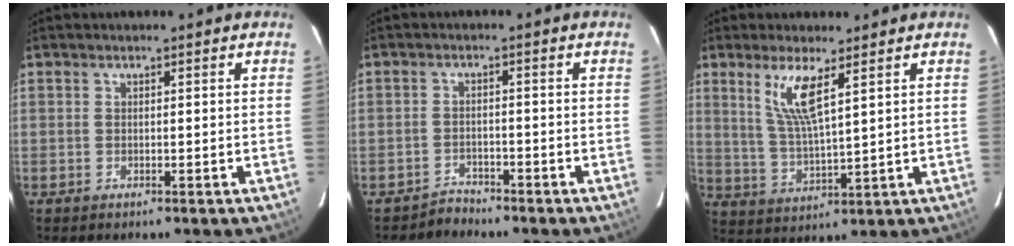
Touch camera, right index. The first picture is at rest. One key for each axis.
{"total": 2.6, "fx": -2.4, "fy": 0.9, "fz": -0.3, "tx": 0.006, "ty": 0.005, "tz": -0.045}
{"total": 7.9, "fx": 4.2, "fy": 1.0, "fz": 6.7, "tx": -0.135, "ty": -0.013, "tz": 0.089}